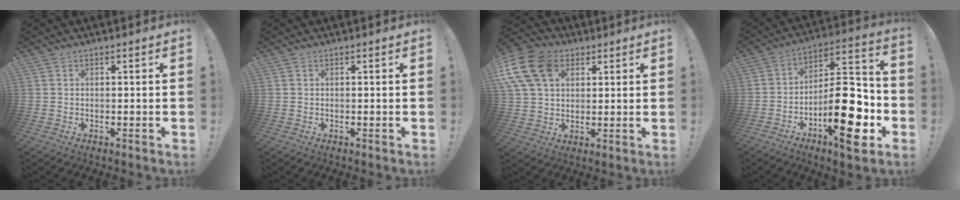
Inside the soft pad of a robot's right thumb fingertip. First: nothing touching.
{"total": 0.0}
{"total": 15.9, "force": [6.0, 11.2, 9.6], "torque": [-0.195, -0.018, 0.115]}
{"total": 21.8, "force": [-7.8, 7.8, 18.8], "torque": [-0.295, 0.048, -0.117]}